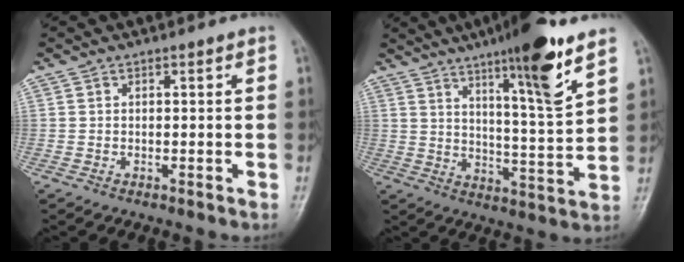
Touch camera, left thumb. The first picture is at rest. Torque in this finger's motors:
{"motor_torque": [1.95, 0.55, 1.79, -0.98, 0.45]}